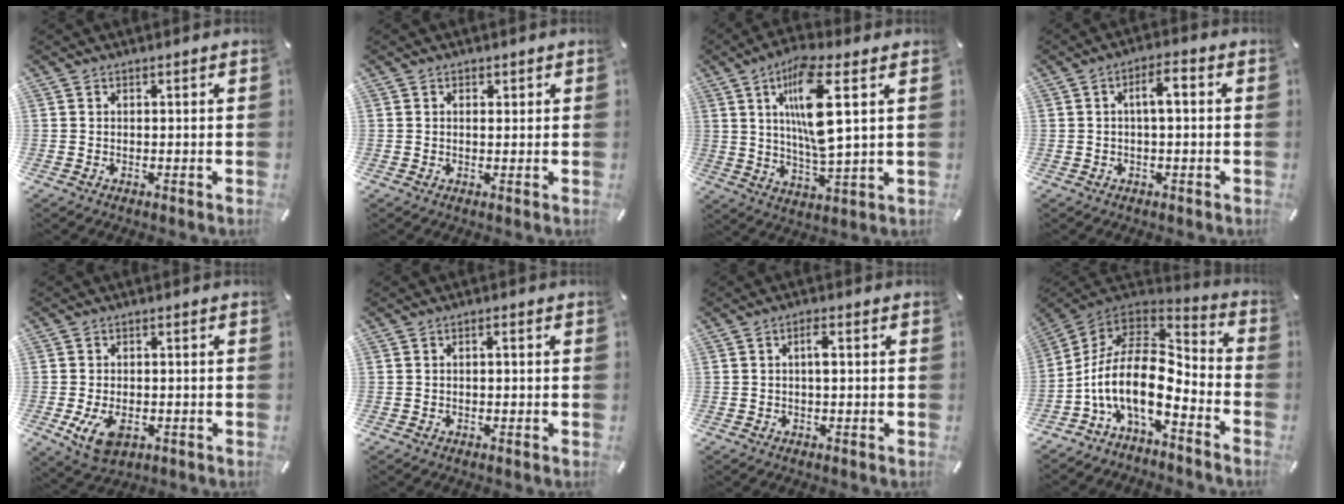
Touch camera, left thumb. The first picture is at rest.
{"total": 1.0, "force": [0.2, 0.8, 0.5], "torque": [0.005, -0.001, 0.000]}
{"total": 14.3, "force": [4.2, 3.6, 13.2], "torque": [-0.262, -0.012, 0.064]}
{"total": 5.1, "force": [0.3, 1.7, 4.8], "torque": [-0.083, 0.013, -0.001]}
{"total": 6.3, "force": [-2.0, 3.9, 4.5], "torque": [-0.096, -0.001, -0.039]}
{"total": 1.0, "force": [-0.2, 0.5, 0.9], "torque": [-0.015, 0.003, -0.005]}
{"total": 2.7, "force": [0.3, 0.8, 2.5], "torque": [-0.051, 0.007, 0.002]}
{"total": 16.0, "force": [-5.8, 8.1, 12.6], "torque": [-0.278, -0.001, -0.103]}